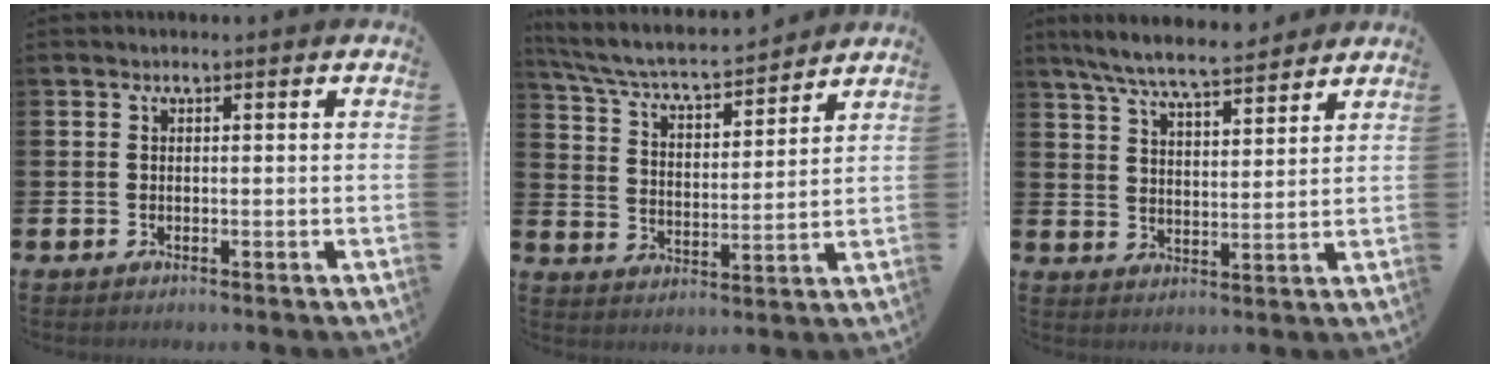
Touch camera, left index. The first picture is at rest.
{"total": 6.3, "force": [6.0, 0.9, 2.0], "torque": [-0.073, -0.044, 0.099]}
{"total": 7.5, "force": [7.0, 0.6, 2.5], "torque": [-0.076, -0.032, 0.127]}